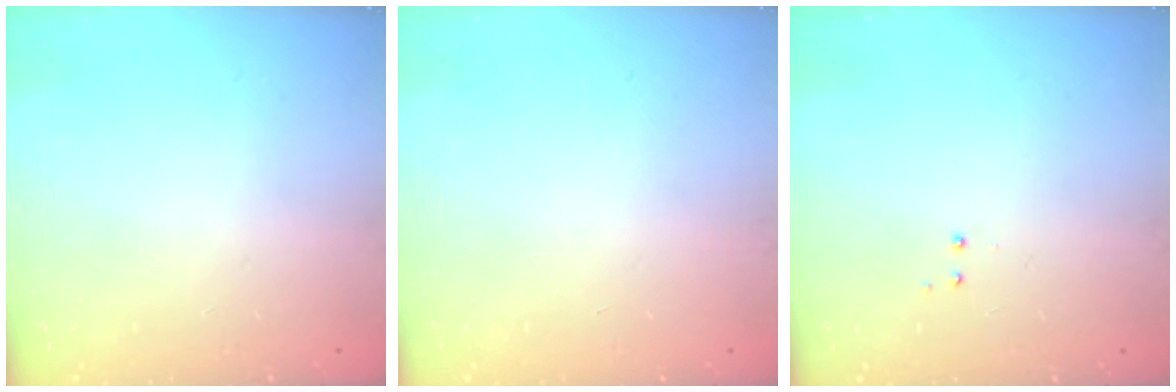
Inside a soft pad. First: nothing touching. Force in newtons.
{"total": 0.0}
{"total": 2.9, "press": 2.8, "slide": 0.6}